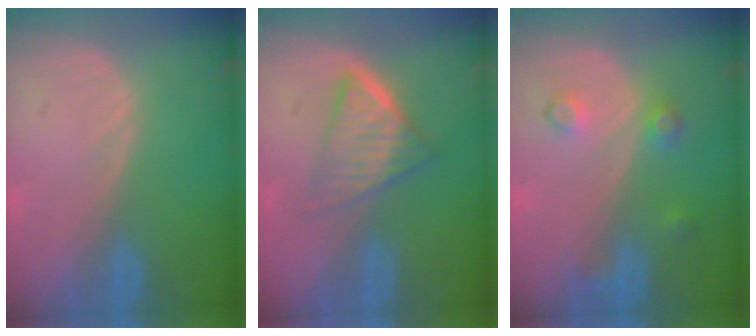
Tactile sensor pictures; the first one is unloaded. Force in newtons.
{"total": 6.5, "press": 5.5, "slide": 3.5}
{"total": 3.7, "press": 3.4, "slide": 1.5}